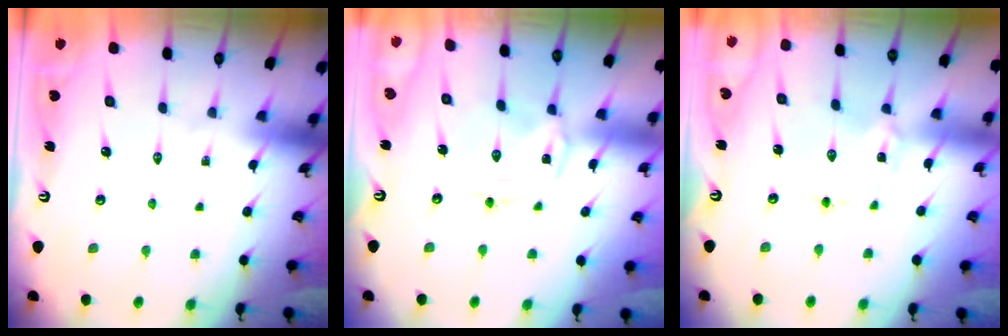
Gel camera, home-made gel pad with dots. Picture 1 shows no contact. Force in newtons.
{"total": 1.1, "press": 1.0, "slide": 0.4}
{"total": 1.2, "press": 1.2, "slide": 0.3}